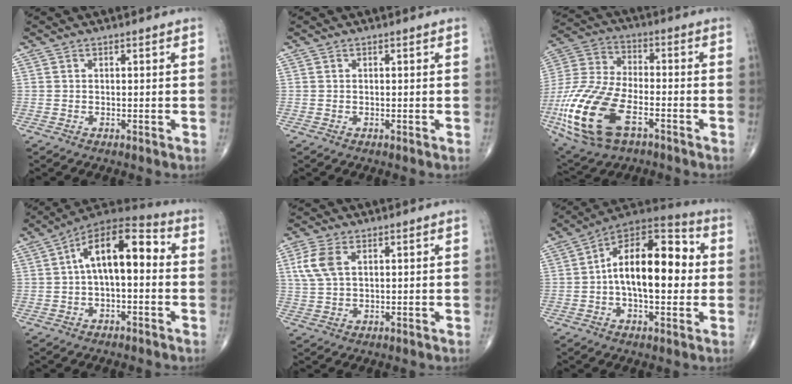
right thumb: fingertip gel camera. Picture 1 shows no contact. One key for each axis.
{"total": 0.0}
{"total": 21.6, "fx": -8.3, "fy": 11.1, "fz": 16.5, "tx": -0.379, "ty": 0.007, "tz": -0.149}
{"total": 13.7, "fx": 1.2, "fy": 6.4, "fz": 12.0, "tx": -0.179, "ty": 0.047, "tz": 0.007}
{"total": 5.9, "fx": 2.0, "fy": 3.2, "fz": 4.5, "tx": -0.109, "ty": 0.006, "tz": 0.043}
{"total": 18.9, "fx": 0.8, "fy": 9.4, "fz": 16.4, "tx": -0.236, "ty": 0.040, "tz": 0.003}